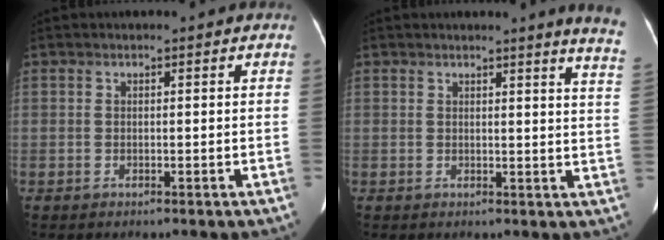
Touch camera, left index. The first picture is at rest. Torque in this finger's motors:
{"motor_torque": [-0.82, -0.81, -0.09, 0.03]}